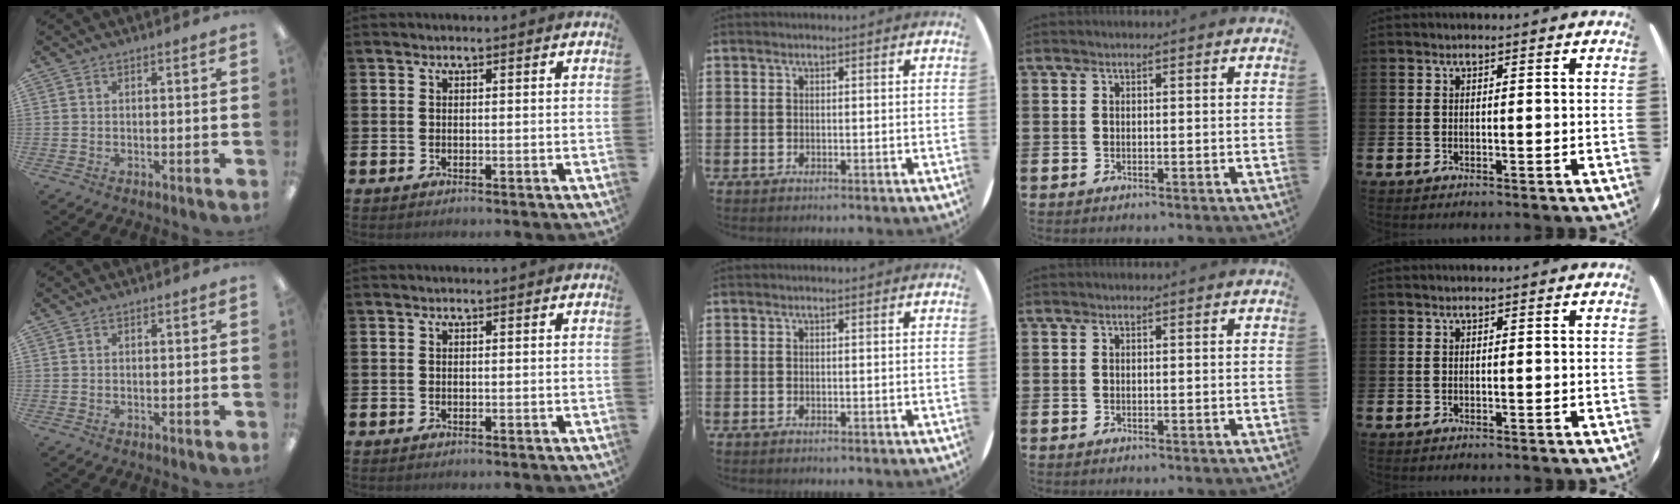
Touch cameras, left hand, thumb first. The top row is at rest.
{}